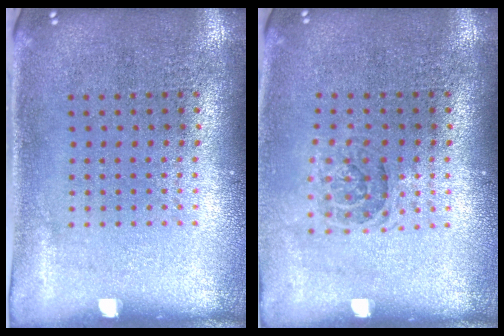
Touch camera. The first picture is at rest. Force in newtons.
{"total": 1.2, "press": 1.0, "slide": 0.6}